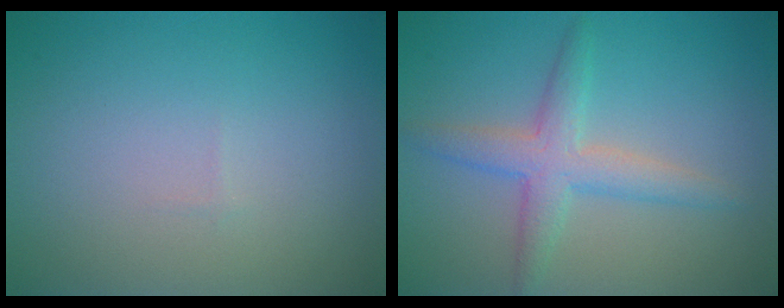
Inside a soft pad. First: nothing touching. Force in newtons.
{"total": 3.5, "press": 3.5, "slide": 0.1}